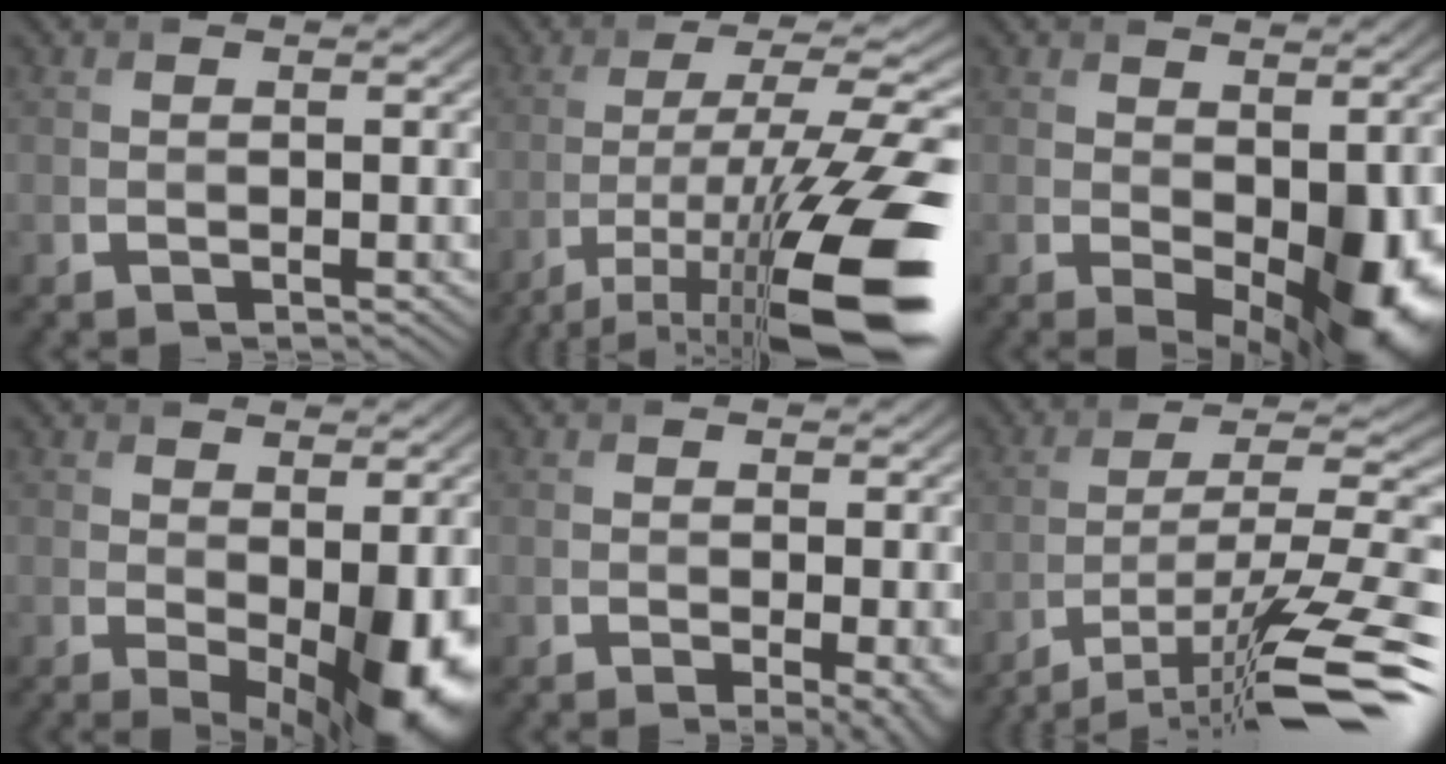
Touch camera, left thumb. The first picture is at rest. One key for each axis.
{"total": 15.8, "fx": -8.3, "fy": 3.2, "fz": 13.1, "tx": -0.214, "ty": 0.000, "tz": -0.135}
{"total": 9.6, "fx": -1.8, "fy": 5.2, "fz": 7.8, "tx": -0.106, "ty": -0.029, "tz": 0.003}
{"total": 9.6, "fx": -2.3, "fy": 4.3, "fz": 8.2, "tx": -0.117, "ty": -0.029, "tz": -0.005}
{"total": 2.4, "fx": -0.6, "fy": 0.6, "fz": 2.3, "tx": -0.027, "ty": -0.006, "tz": -0.003}
{"total": 14.7, "fx": -9.7, "fy": 3.3, "fz": 10.5, "tx": -0.187, "ty": 0.004, "tz": -0.158}